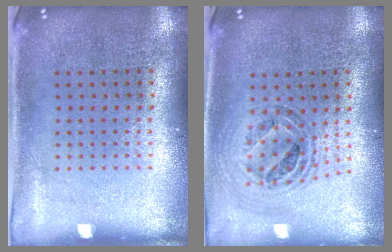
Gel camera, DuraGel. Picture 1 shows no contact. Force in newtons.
{"total": 1.0, "press": 1.0, "slide": 0.1}